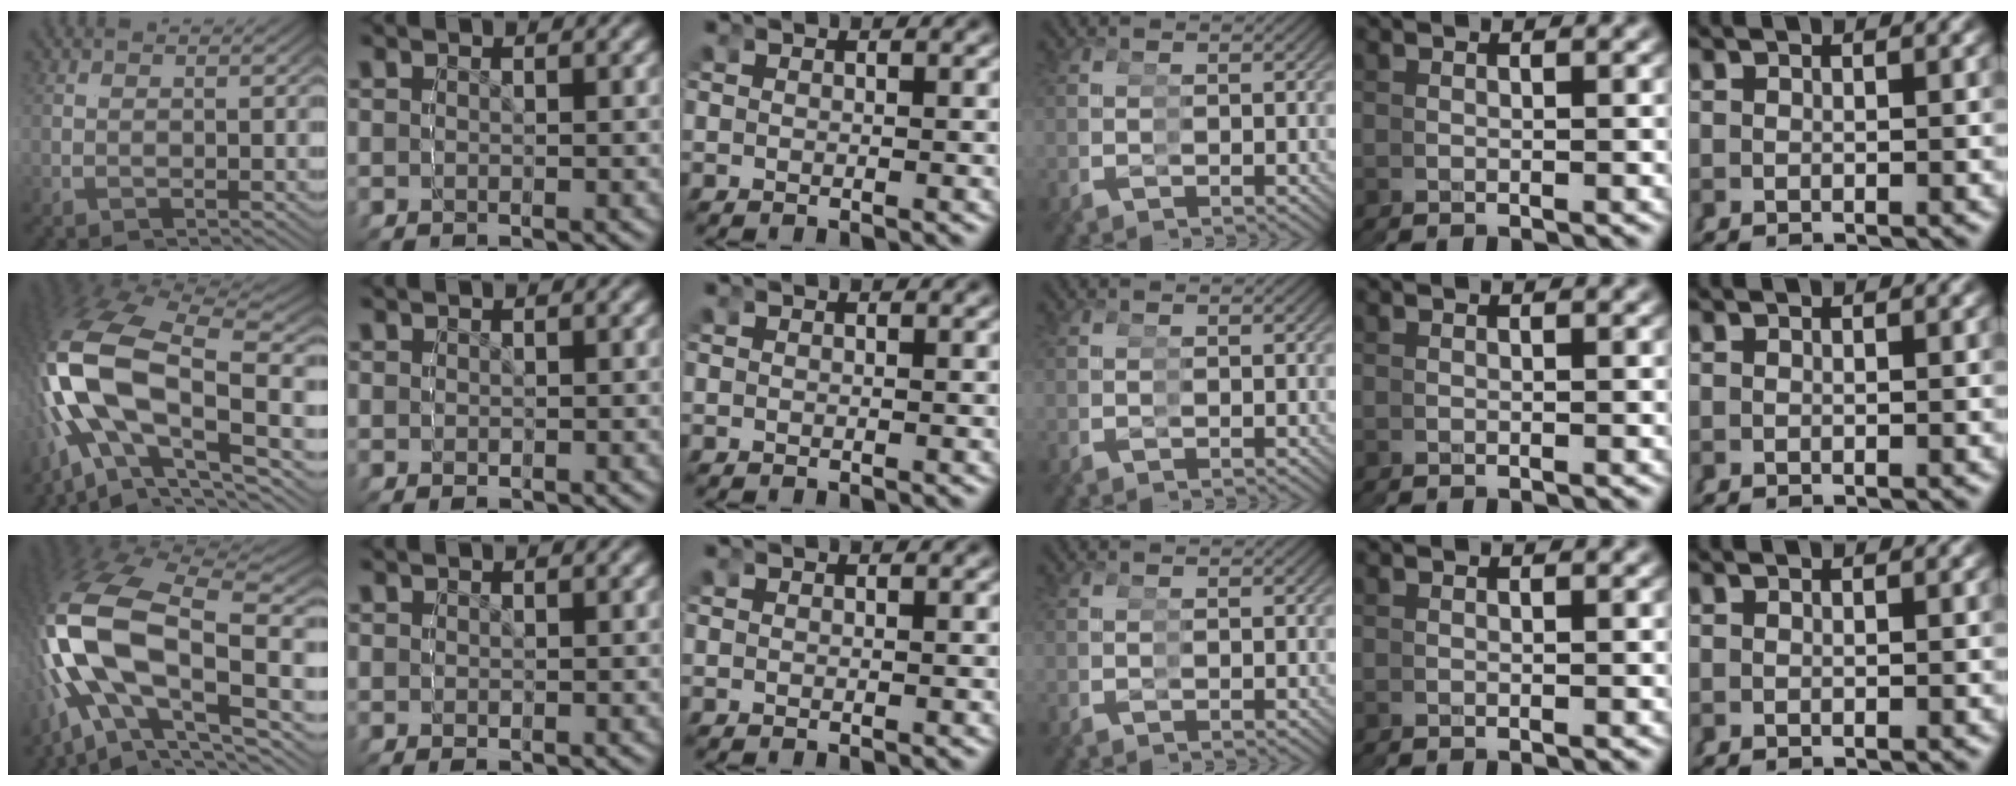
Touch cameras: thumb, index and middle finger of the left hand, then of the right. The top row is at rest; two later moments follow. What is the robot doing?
{"motion": "grasp_and_lifting", "object": "glasses"}